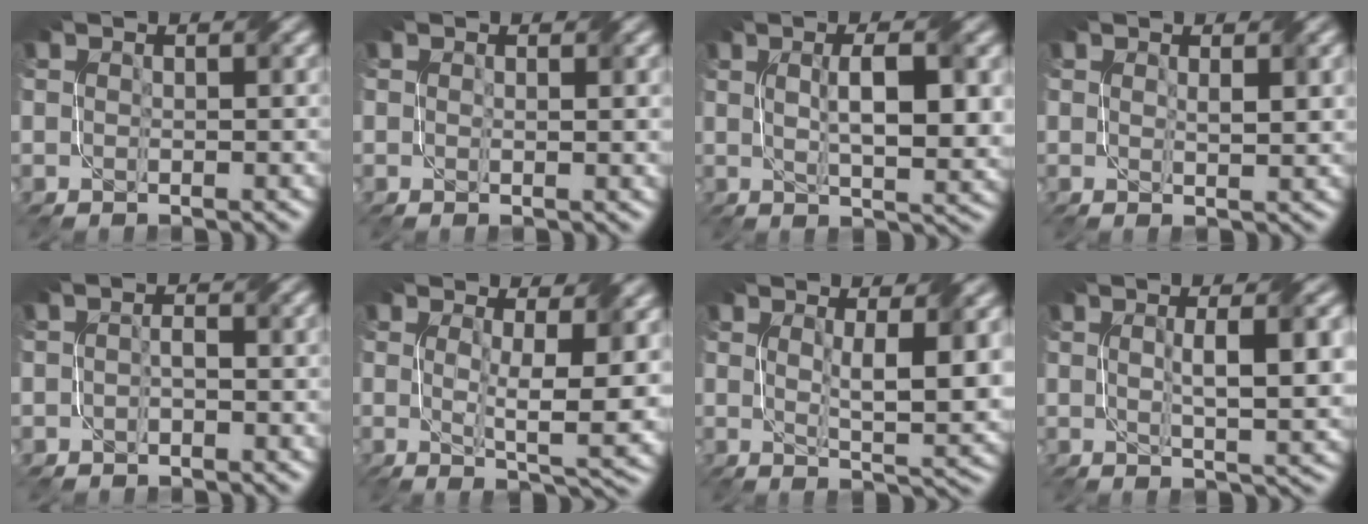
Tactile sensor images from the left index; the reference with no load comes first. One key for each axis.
{"total": 1.0, "fx": 0.3, "fy": 0.1, "fz": 0.9, "tx": -0.015, "ty": -0.001, "tz": 0.006}
{"total": 6.8, "fx": 1.1, "fy": 1.8, "fz": 6.5, "tx": -0.094, "ty": 0.004, "tz": 0.019}
{"total": 1.7, "fx": 0.7, "fy": 0.1, "fz": 1.5, "tx": -0.024, "ty": 0.000, "tz": 0.013}
{"total": 1.3, "fx": -0.6, "fy": 0.6, "fz": 1.0, "tx": -0.020, "ty": 0.002, "tz": -0.014}
{"total": 6.4, "fx": 1.1, "fy": 1.5, "fz": 6.2, "tx": -0.097, "ty": -0.013, "tz": 0.020}
{"total": 5.5, "fx": 1.3, "fy": 1.1, "fz": 5.2, "tx": -0.086, "ty": -0.009, "tz": 0.026}
{"total": 6.3, "fx": 1.0, "fy": 1.5, "fz": 6.0, "tx": -0.085, "ty": 0.005, "tz": 0.018}